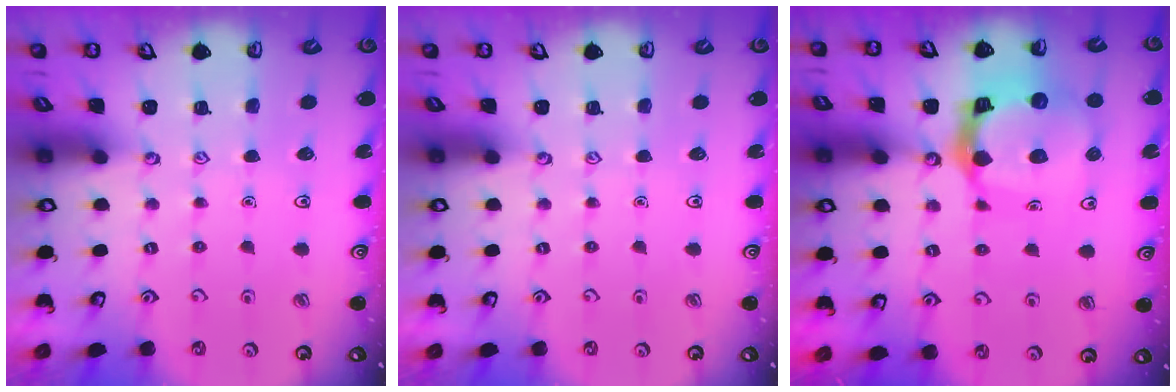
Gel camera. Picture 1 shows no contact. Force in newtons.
{"total": 0.0}
{"total": 15.7, "press": 15.5, "slide": 2.0}